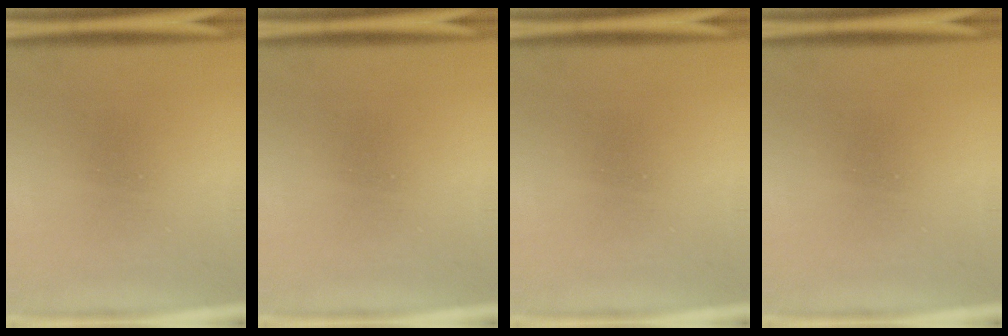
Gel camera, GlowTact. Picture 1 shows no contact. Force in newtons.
{"total": 0.0}
{"total": 0.0}
{"total": 0.0}